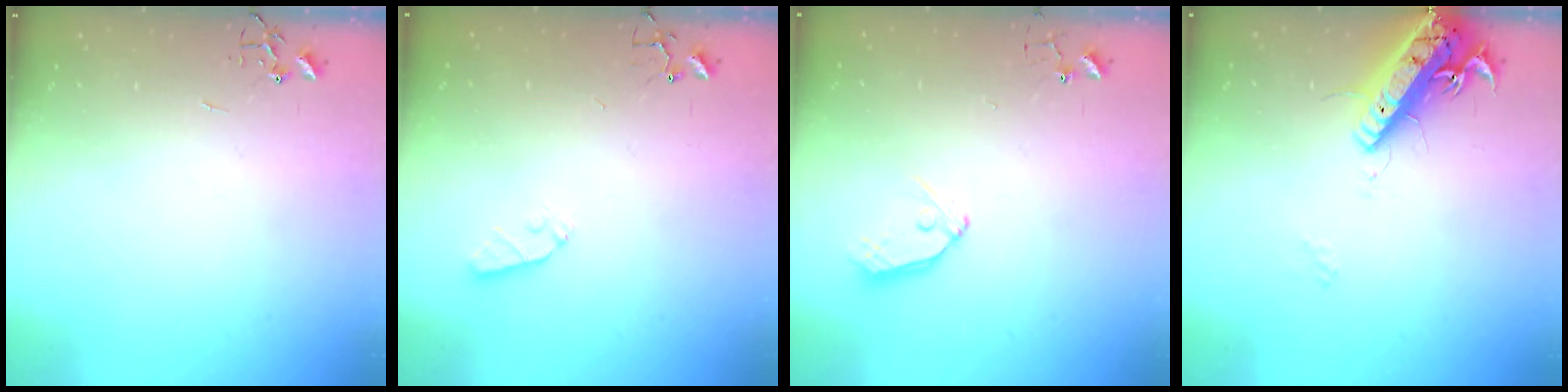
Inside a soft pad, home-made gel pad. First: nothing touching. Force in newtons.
{"total": 6.2, "press": 6.2, "slide": 0.3}
{"total": 9.5, "press": 9.5, "slide": 0.9}
{"total": 17.1, "press": 16.8, "slide": 3.3}